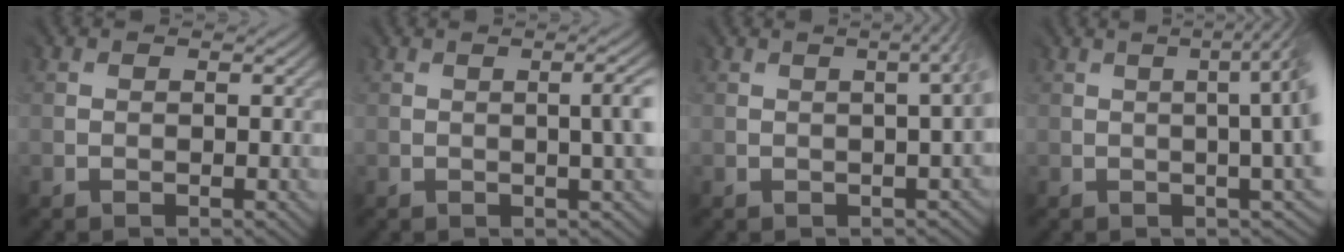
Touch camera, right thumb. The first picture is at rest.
{"total": 4.7, "force": [0.2, 1.6, 4.4], "torque": [-0.040, 0.005, 0.003]}
{"total": 5.1, "force": [0.1, 1.9, 4.7], "torque": [-0.019, 0.016, -0.006]}
{"total": 8.7, "force": [0.6, 3.0, 8.1], "torque": [-0.075, 0.024, 0.004]}